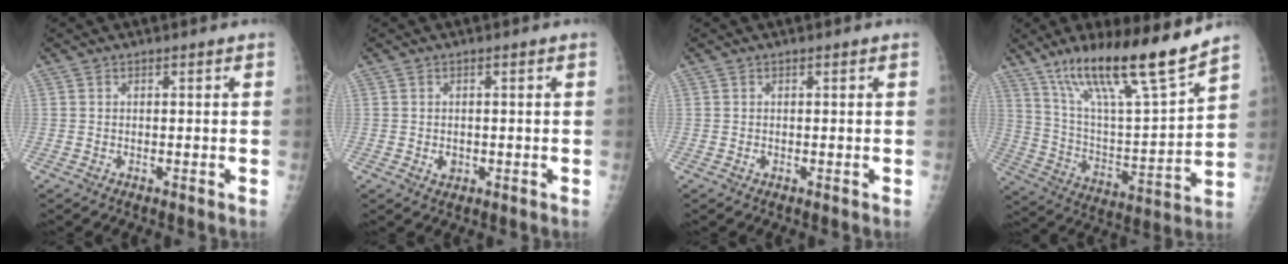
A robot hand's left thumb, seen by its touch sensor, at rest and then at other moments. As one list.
[{"total": 1.8, "force": [-0.4, 1.5, 1.1], "torque": [-0.006, 0.002, -0.002]}, {"total": 0.6, "force": [0.0, 0.3, 0.5], "torque": [-0.004, 0.003, 0.003]}, {"total": 20.7, "force": [15.0, 2.6, 14.0], "torque": [-0.219, -0.072, 0.268]}]